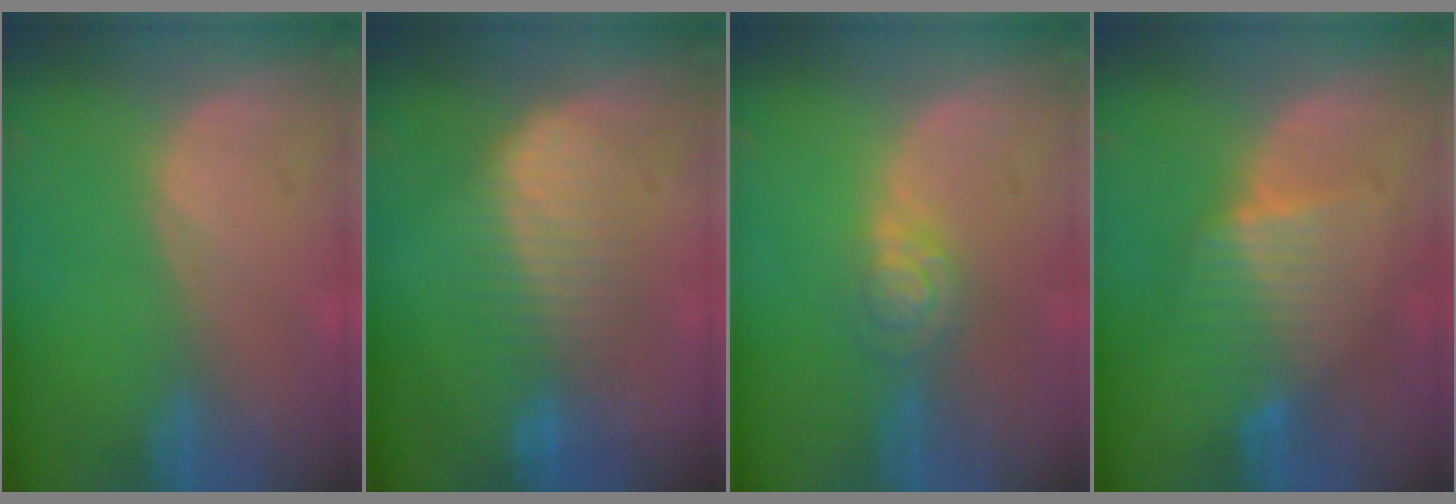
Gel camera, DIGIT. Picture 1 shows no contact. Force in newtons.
{"total": 6.9, "press": 6.6, "slide": 1.8}
{"total": 4.7, "press": 3.9, "slide": 2.6}
{"total": 6.6, "press": 5.8, "slide": 3.2}